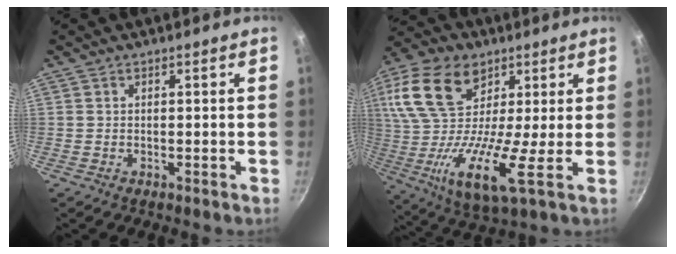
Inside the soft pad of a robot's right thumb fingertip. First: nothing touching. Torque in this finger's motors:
{"motor_torque": [-1.14, 2.95, 2.25, -0.19, 0.53]}